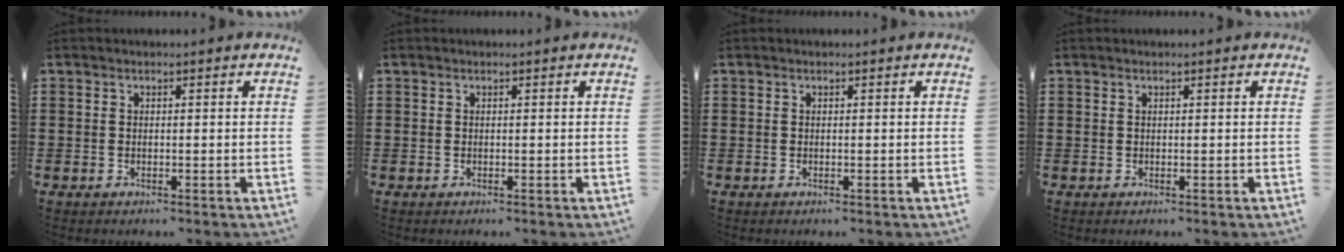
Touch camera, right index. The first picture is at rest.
{"total": 0.0}
{"total": 0.0}
{"total": 0.0}